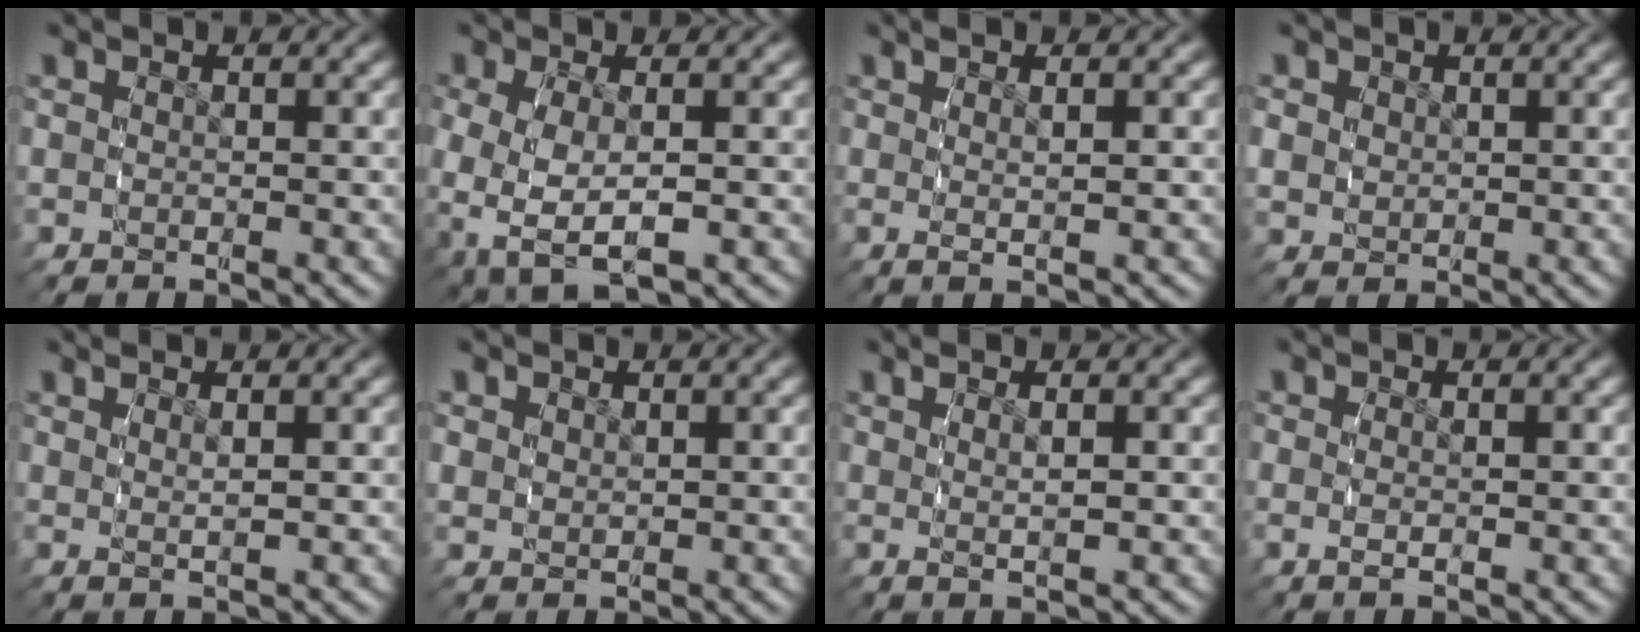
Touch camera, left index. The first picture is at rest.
{"total": 7.3, "force": [-2.2, 4.8, 5.0], "torque": [-0.140, -0.047, -0.009]}
{"total": 2.0, "force": [0.8, -0.2, 1.9], "torque": [-0.027, -0.001, 0.017]}
{"total": 2.7, "force": [0.3, 2.5, 1.1], "torque": [-0.031, -0.015, 0.017]}
{"total": 1.7, "force": [1.0, -0.5, 1.3], "torque": [-0.014, -0.002, 0.024]}
{"total": 1.0, "force": [0.7, 0.6, 0.4], "torque": [-0.010, -0.011, 0.025]}
{"total": 2.3, "force": [0.9, 0.0, 2.1], "torque": [-0.023, 0.004, 0.016]}
{"total": 1.3, "force": [-0.5, 0.2, 1.2], "torque": [-0.029, -0.009, -0.003]}